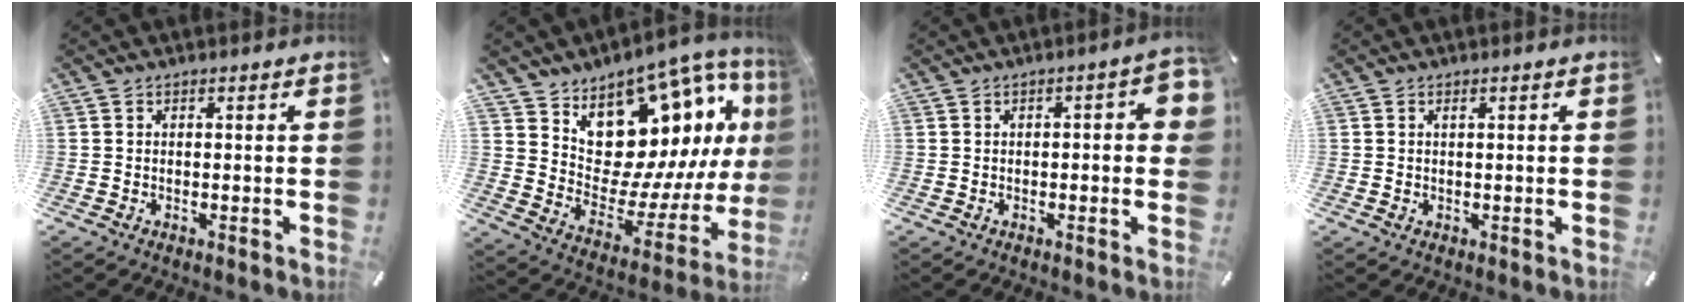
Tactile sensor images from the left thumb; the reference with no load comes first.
{"total": 16.0, "force": [9.5, 10.3, 7.7], "torque": [-0.100, -0.111, 0.174]}
{"total": 5.2, "force": [0.2, 2.0, 4.8], "torque": [-0.061, 0.002, 0.000]}
{"total": 0.7, "force": [0.3, 0.2, 0.6], "torque": [-0.011, 0.000, 0.006]}